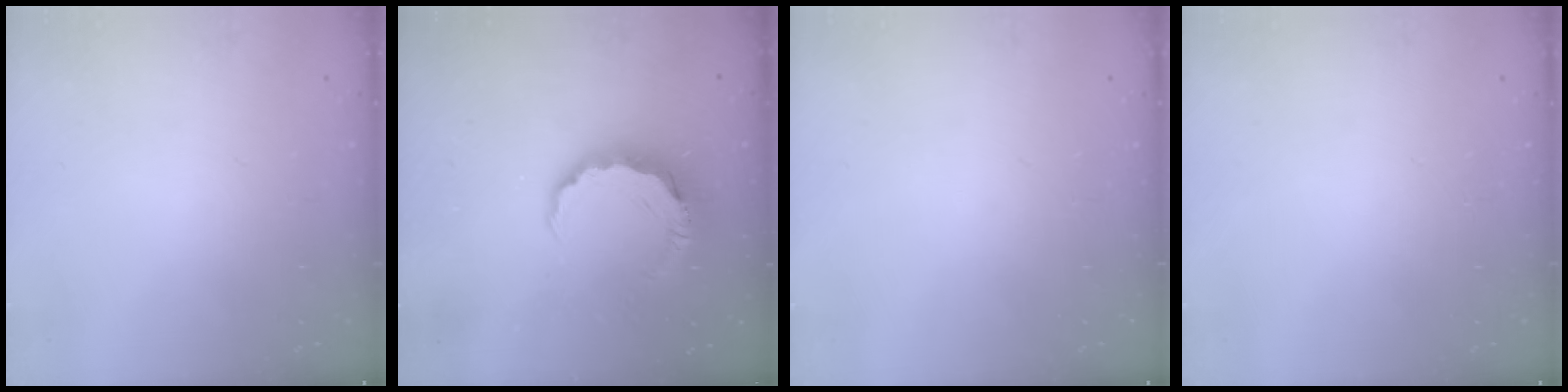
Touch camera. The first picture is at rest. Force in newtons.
{"total": 8.2, "press": 8.1, "slide": 1.4}
{"total": 0.0}
{"total": 0.0}